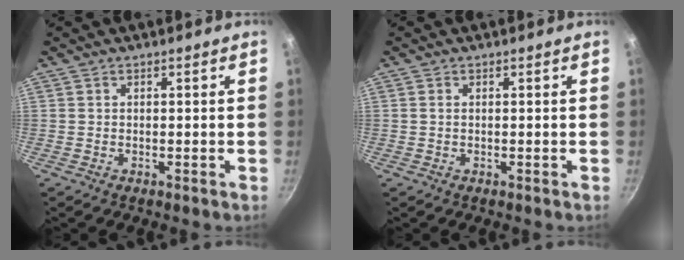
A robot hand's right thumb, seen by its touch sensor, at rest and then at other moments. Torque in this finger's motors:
{"motor_torque": [-0.35, -0.05, -0.31, 0.15, -0.03]}